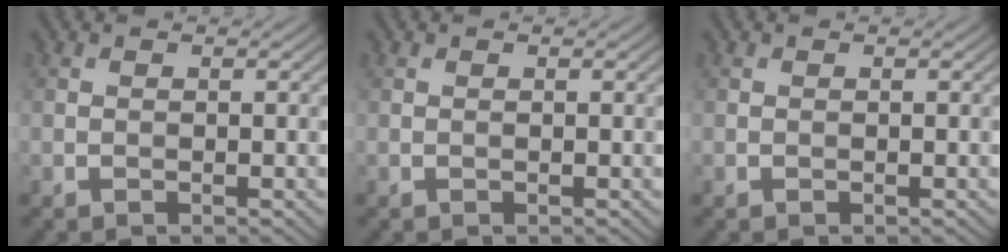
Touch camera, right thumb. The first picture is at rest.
{"total": 0.0}
{"total": 0.0}